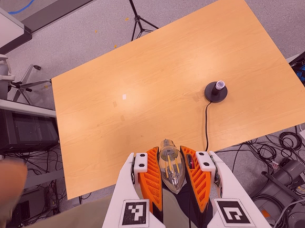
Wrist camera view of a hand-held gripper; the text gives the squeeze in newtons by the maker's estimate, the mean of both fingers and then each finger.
{"total": 22.6, "left": 24.7, "right": 20.6}